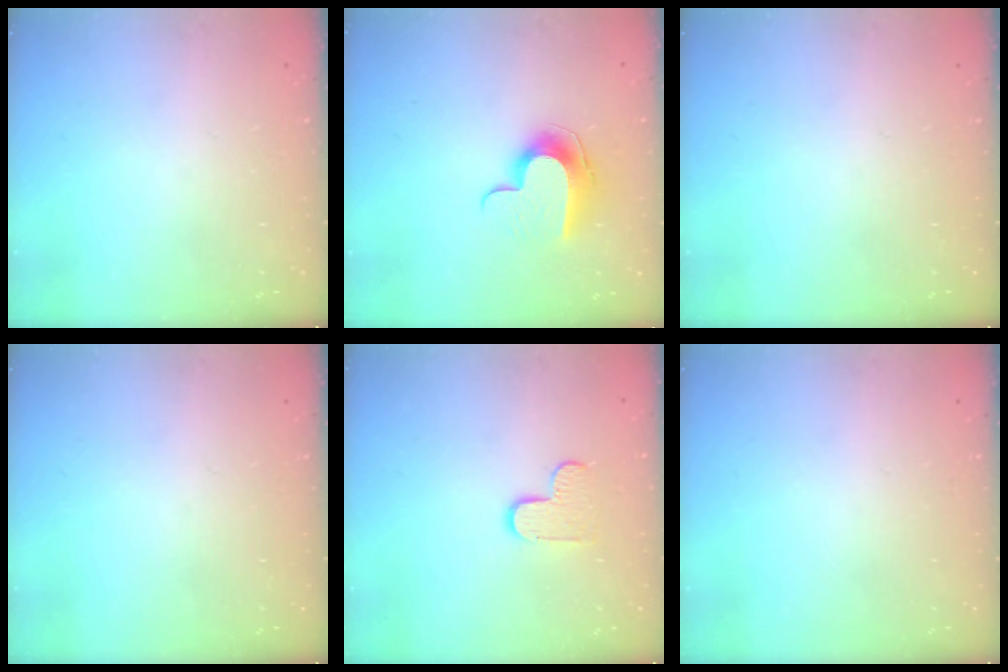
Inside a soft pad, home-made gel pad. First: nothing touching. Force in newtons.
{"total": 10.4, "press": 10.4, "slide": 0.1}
{"total": 0.0}
{"total": 0.0}
{"total": 7.5, "press": 7.5, "slide": 0.4}
{"total": 0.0}